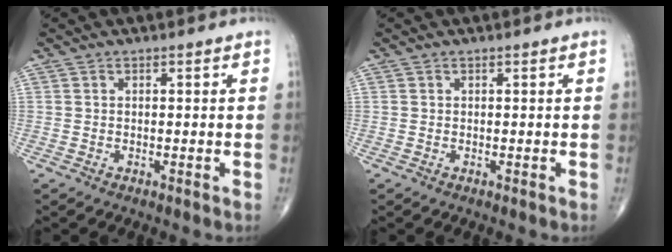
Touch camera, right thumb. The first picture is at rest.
{"total": 0.0}